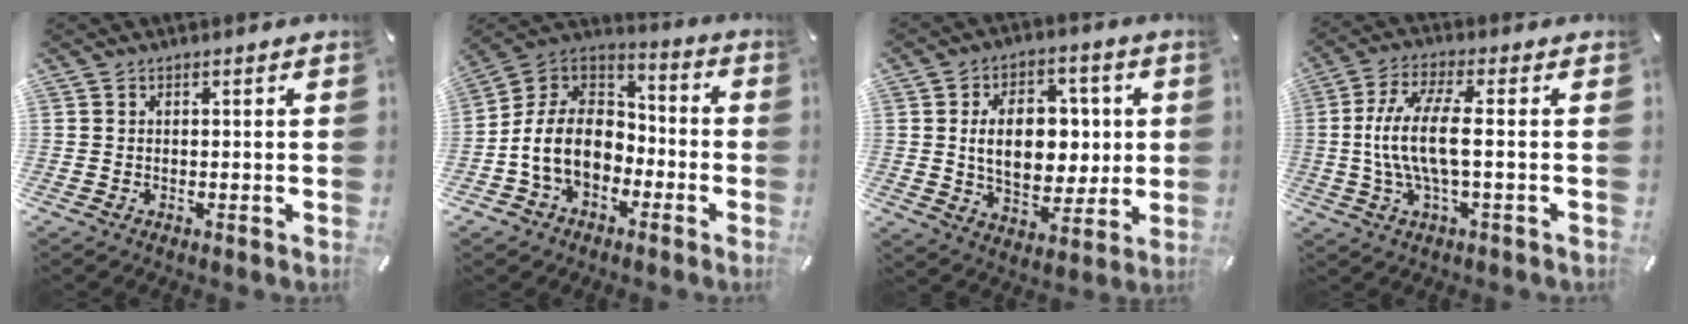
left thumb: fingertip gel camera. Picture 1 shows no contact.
{"total": 12.9, "force": [-4.2, 10.1, 6.7], "torque": [-0.174, 0.016, -0.083]}
{"total": 15.3, "force": [1.7, 10.5, 10.9], "torque": [-0.175, 0.003, 0.027]}
{"total": 11.8, "force": [-0.4, 3.2, 11.4], "torque": [-0.237, -0.010, -0.014]}